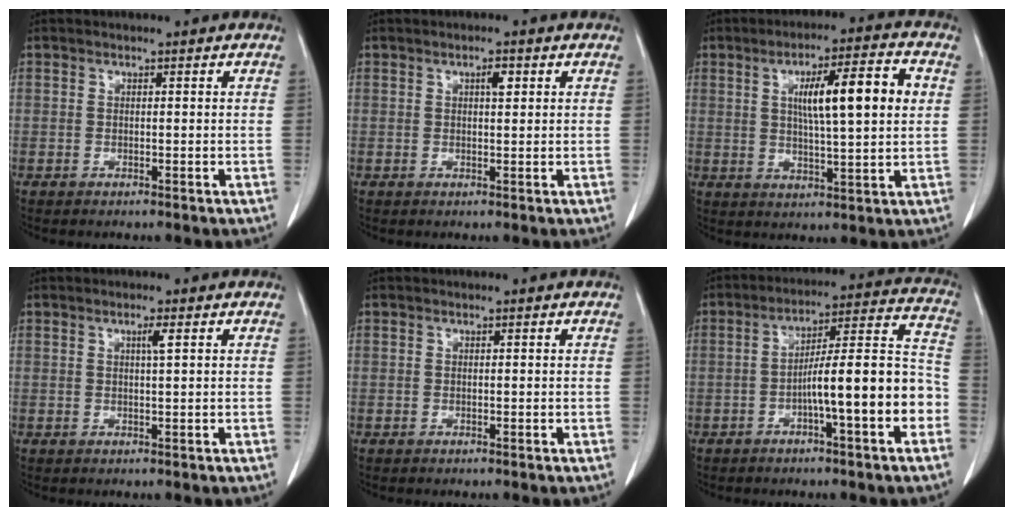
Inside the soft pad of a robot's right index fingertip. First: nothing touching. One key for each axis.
{"total": 1.7, "fx": 0.7, "fy": 0.5, "fz": 1.5, "tx": -0.026, "ty": 0.000, "tz": 0.010}
{"total": 11.9, "fx": 2.6, "fy": 1.2, "fz": 11.6, "tx": -0.181, "ty": 0.013, "tz": 0.042}
{"total": 1.4, "fx": 0.6, "fy": -0.2, "fz": 1.3, "tx": -0.025, "ty": -0.001, "tz": 0.010}
{"total": 0.0}
{"total": 13.5, "fx": -4.2, "fy": 1.0, "fz": 12.8, "tx": -0.190, "ty": 0.029, "tz": -0.065}